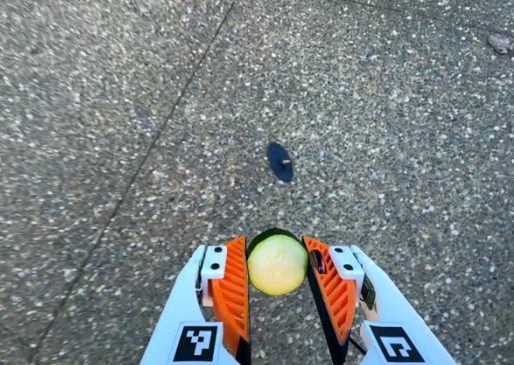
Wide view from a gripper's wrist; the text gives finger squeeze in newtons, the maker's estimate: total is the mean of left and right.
{"total": 8.3, "left": 8.0, "right": 8.6}